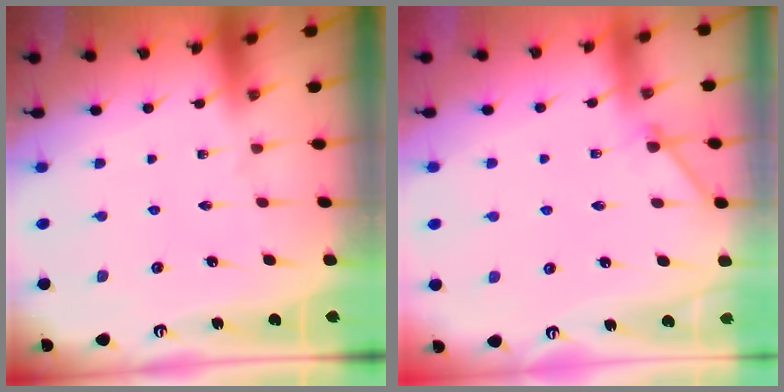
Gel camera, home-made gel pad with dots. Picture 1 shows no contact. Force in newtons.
{"total": 4.0, "press": 4.0, "slide": 0.5}